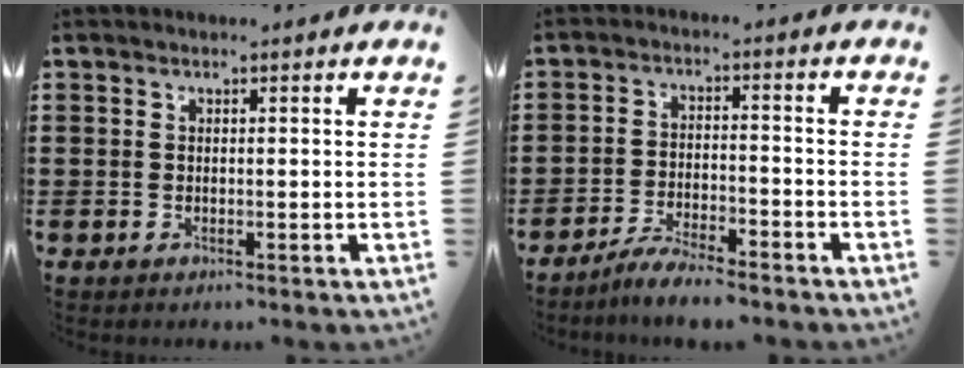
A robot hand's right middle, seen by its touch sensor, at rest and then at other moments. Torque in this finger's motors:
{"motor_torque": [1.35, -0.78, 0.35, 0.08]}